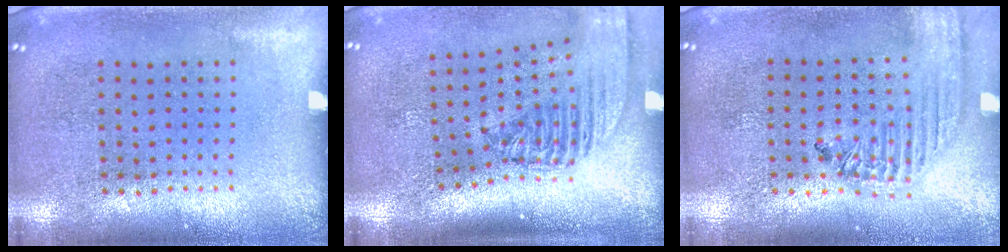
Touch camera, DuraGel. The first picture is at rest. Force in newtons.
{"total": 2.3, "press": 1.8, "slide": 1.5}
{"total": 1.8, "press": 1.7, "slide": 0.6}